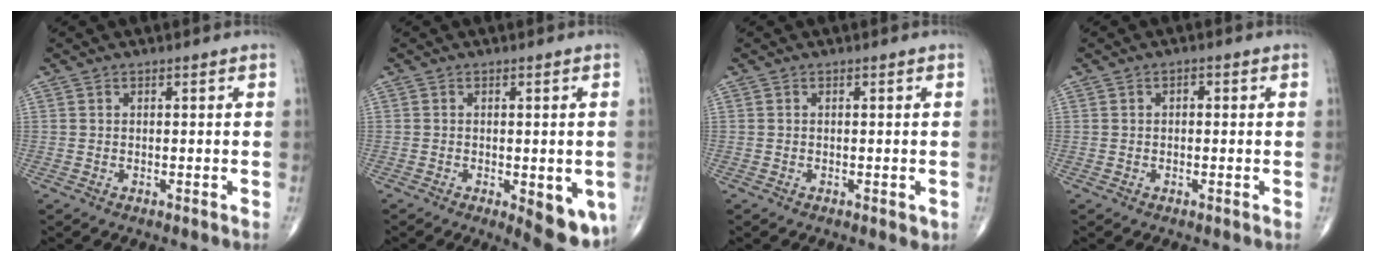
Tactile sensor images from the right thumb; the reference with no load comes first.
{"total": 9.1, "force": [-2.8, 3.4, 7.9], "torque": [-0.082, -0.011, -0.029]}
{"total": 1.1, "force": [-0.3, 0.5, 1.0], "torque": [-0.011, -0.002, -0.003]}
{"total": 1.3, "force": [0.2, 0.8, 1.0], "torque": [-0.011, 0.005, 0.000]}